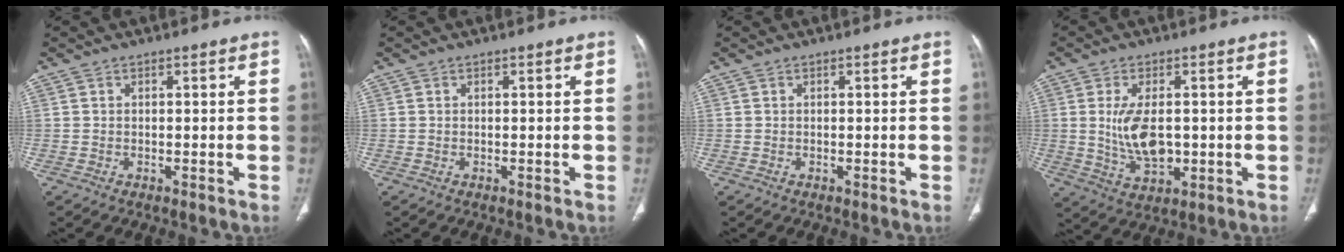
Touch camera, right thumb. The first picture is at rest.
{"total": 0.0}
{"total": 0.0}
{"total": 8.8, "force": [0.1, 4.7, 7.4], "torque": [-0.136, -0.008, 0.014]}